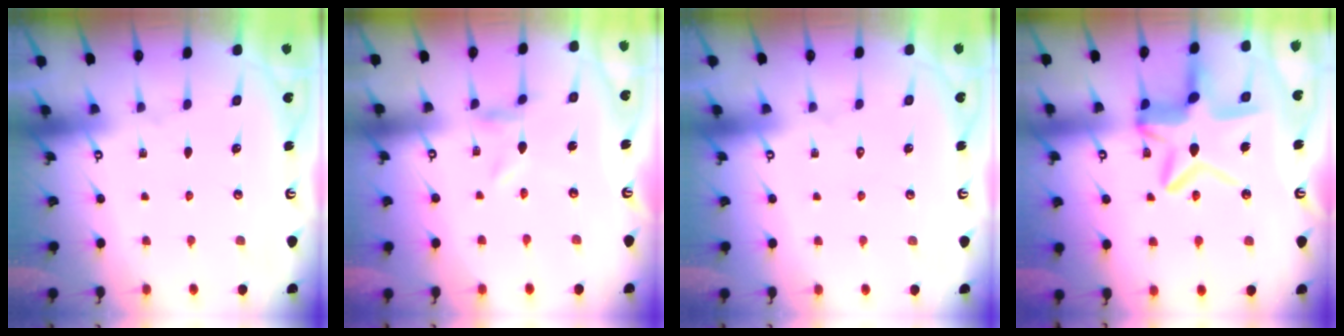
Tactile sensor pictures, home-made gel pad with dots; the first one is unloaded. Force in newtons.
{"total": 0.0}
{"total": 1.5, "press": 1.5, "slide": 0.1}
{"total": 15.0, "press": 15.0, "slide": 1.3}